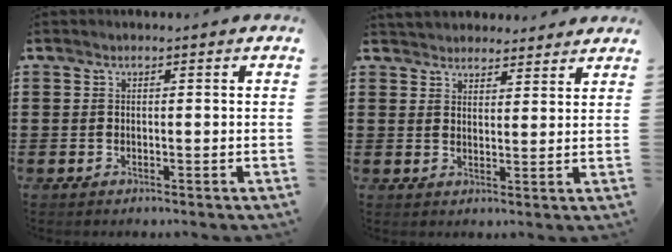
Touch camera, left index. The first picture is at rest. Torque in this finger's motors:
{"motor_torque": [2.14, 0.00, -0.03, -0.09]}